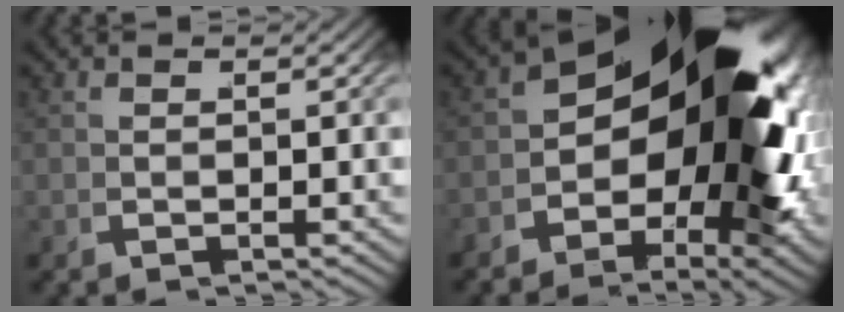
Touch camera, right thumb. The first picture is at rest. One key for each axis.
{"total": 20.4, "fx": -0.1, "fy": 11.8, "fz": 16.7, "tx": -0.244, "ty": -0.029, "tz": 0.004}